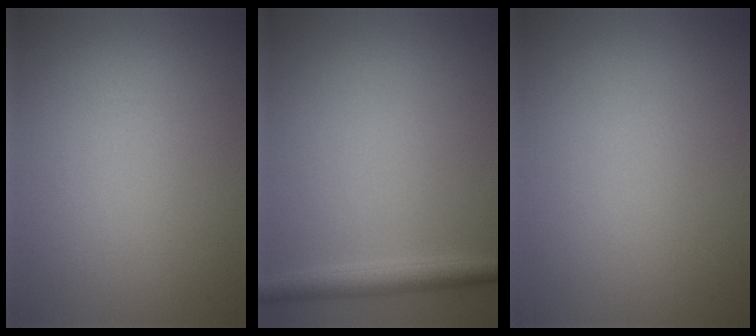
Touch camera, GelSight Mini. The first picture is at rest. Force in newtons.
{"total": 2.3, "press": 2.3, "slide": 0.1}
{"total": 0.0}